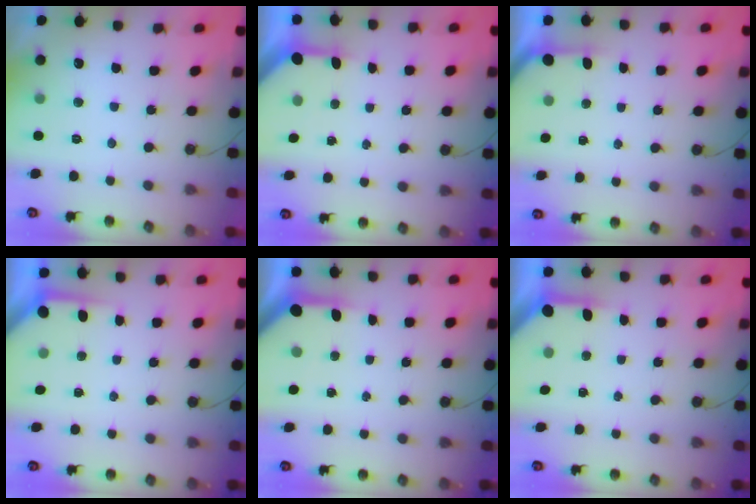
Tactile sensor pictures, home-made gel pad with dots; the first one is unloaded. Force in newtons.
{"total": 3.4, "press": 3.4, "slide": 0.3}
{"total": 1.4, "press": 1.4, "slide": 0.2}
{"total": 3.6, "press": 3.6, "slide": 0.3}
{"total": 4.4, "press": 4.3, "slide": 0.4}
{"total": 3.9, "press": 3.8, "slide": 0.3}